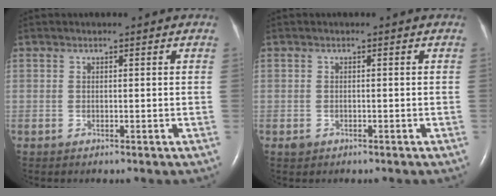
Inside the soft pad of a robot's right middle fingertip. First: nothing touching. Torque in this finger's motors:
{"motor_torque": [-0.08, 0.09, -0.04, -0.01]}